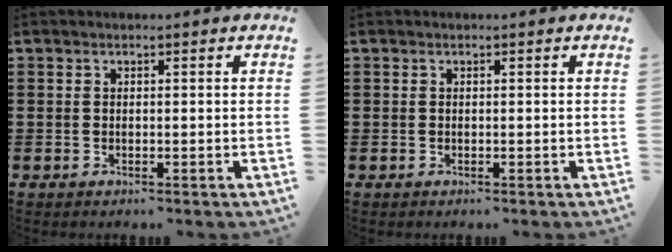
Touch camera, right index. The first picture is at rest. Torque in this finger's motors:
{"motor_torque": [2.14, 0.00, 0.00, -0.01]}